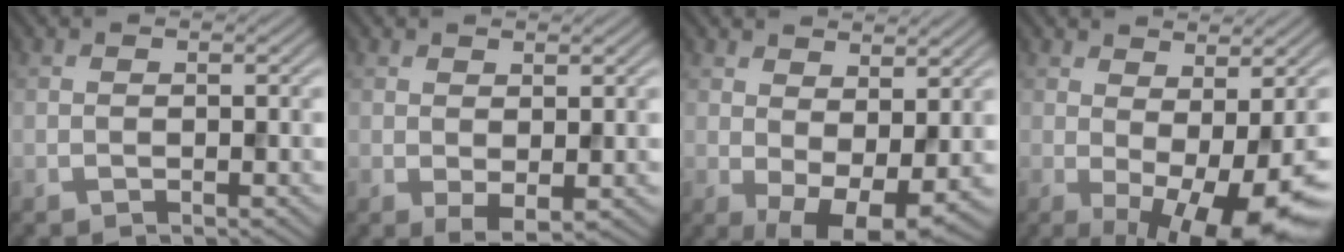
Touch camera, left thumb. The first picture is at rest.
{"total": 2.0, "force": [0.4, 1.0, 1.7], "torque": [-0.035, -0.008, 0.011]}
{"total": 7.1, "force": [1.0, 3.7, 5.9], "torque": [-0.099, -0.014, 0.027]}
{"total": 9.7, "force": [-2.0, 2.9, 9.0], "torque": [-0.121, -0.004, -0.020]}